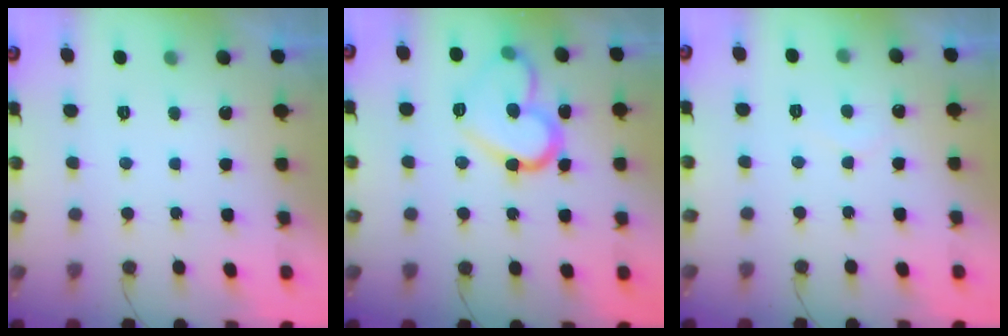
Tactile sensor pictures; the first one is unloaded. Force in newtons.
{"total": 14.6, "press": 14.6, "slide": 1.5}
{"total": 3.9, "press": 3.9, "slide": 0.2}